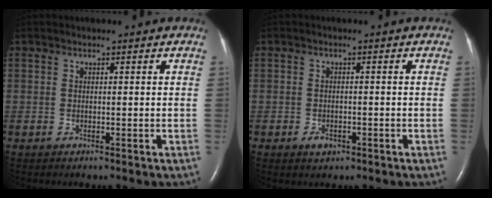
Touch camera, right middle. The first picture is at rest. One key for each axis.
{"total": 1.8, "fx": -1.0, "fy": 1.1, "fz": 1.0, "tx": -0.016, "ty": 0.001, "tz": -0.009}